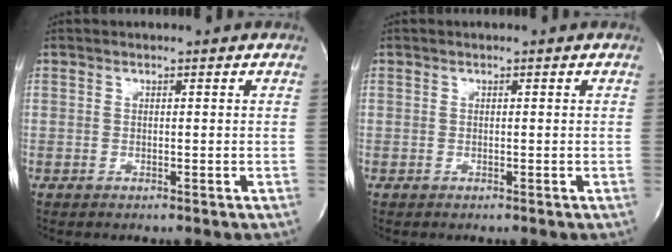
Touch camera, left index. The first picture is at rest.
{"total": 0.0}